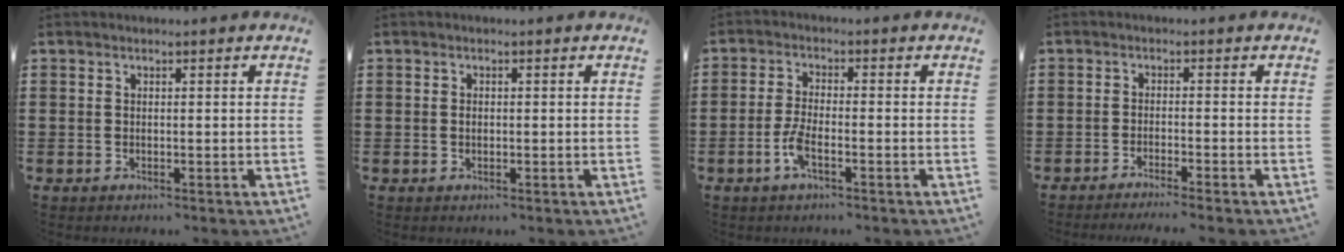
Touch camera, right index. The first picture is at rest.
{"total": 0.8, "force": [-0.1, 0.4, 0.7], "torque": [-0.016, -0.001, -0.001]}
{"total": 3.8, "force": [-1.9, 1.0, 3.2], "torque": [-0.083, -0.007, -0.042]}
{"total": 1.7, "force": [-1.5, -0.3, 0.6], "torque": [-0.010, 0.001, -0.030]}